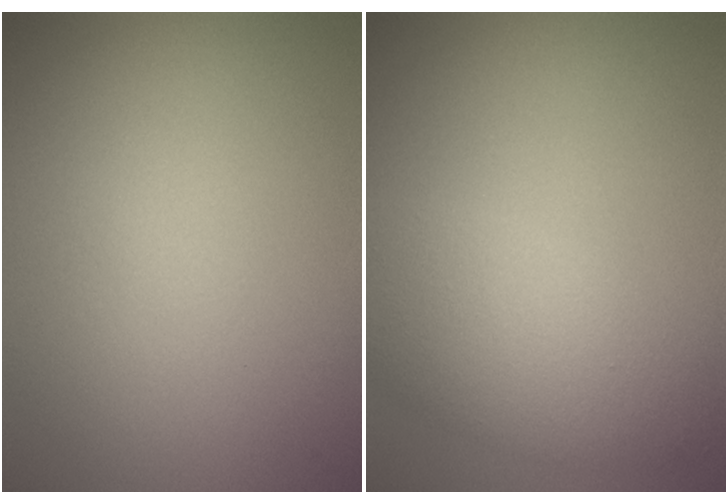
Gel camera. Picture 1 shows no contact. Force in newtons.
{"total": 4.6, "press": 4.6, "slide": 0.2}